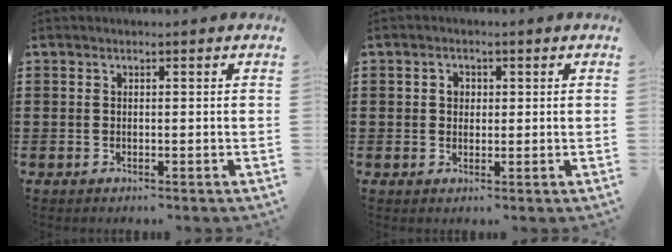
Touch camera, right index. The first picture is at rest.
{"total": 1.8, "force": [0.3, 1.5, 0.9], "torque": [-0.021, 0.011, 0.003]}